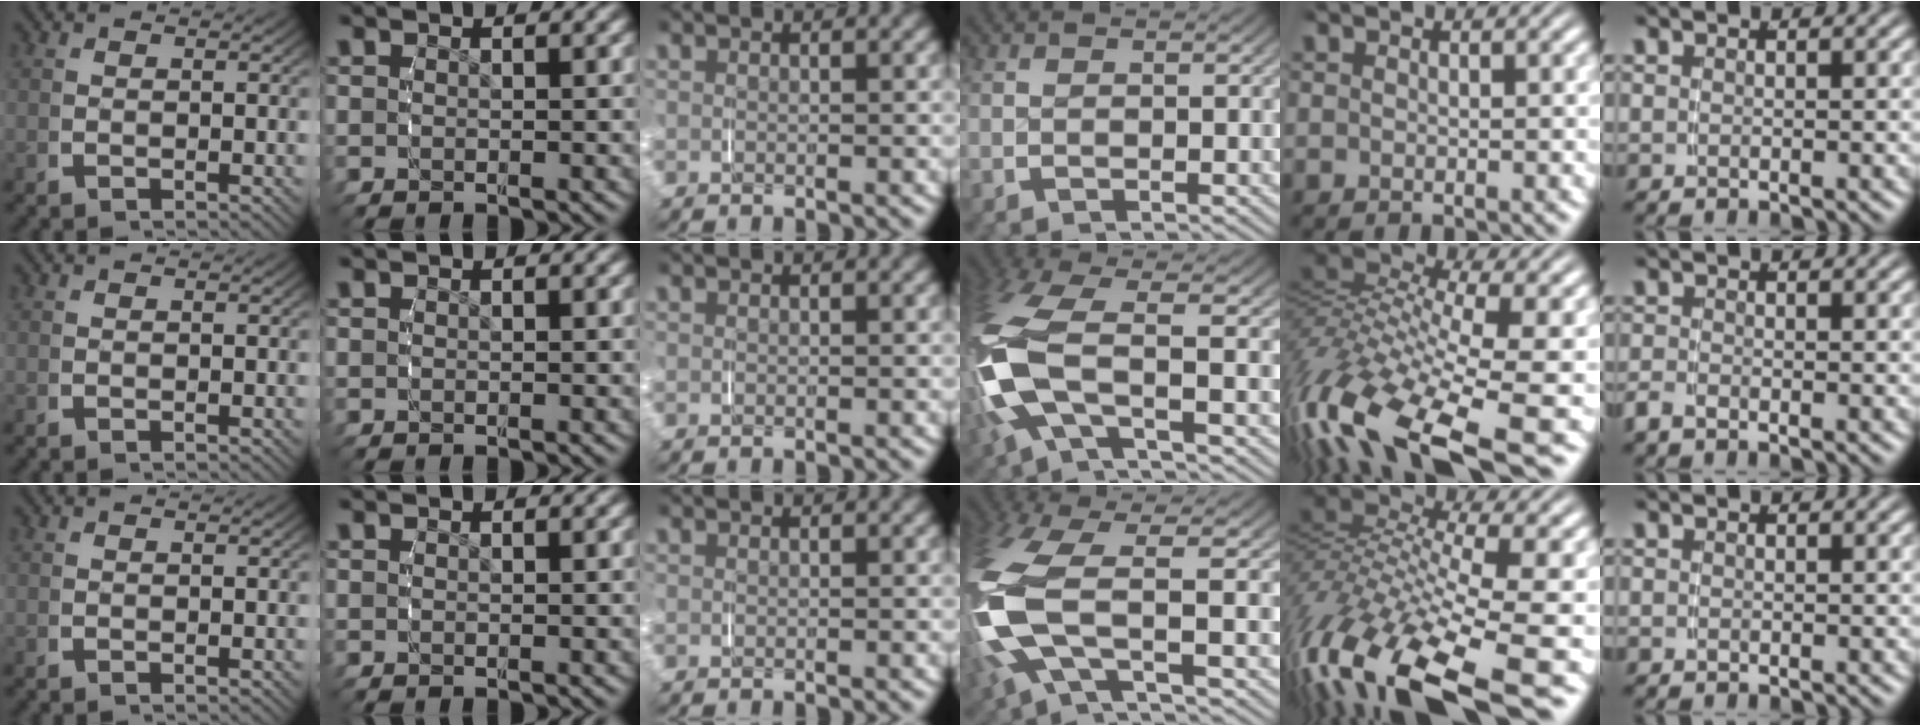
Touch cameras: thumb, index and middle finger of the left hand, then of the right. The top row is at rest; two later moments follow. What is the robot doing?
{"motion": "grasp_and_lifting", "object": "pencil case"}